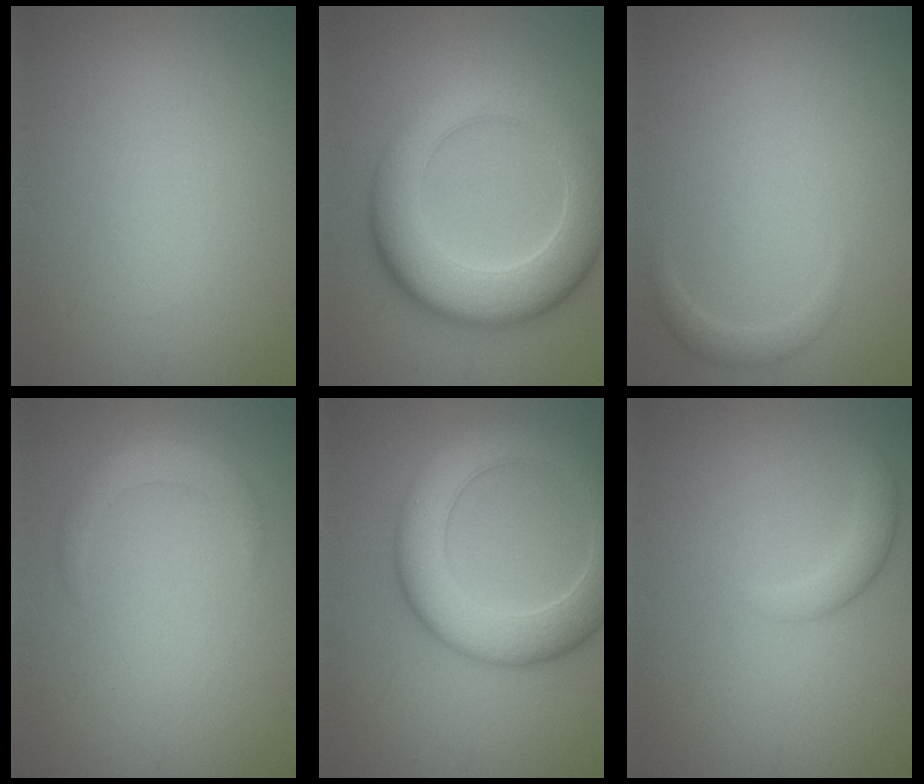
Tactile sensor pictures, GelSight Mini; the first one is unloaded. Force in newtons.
{"total": 8.9, "press": 8.9, "slide": 0.2}
{"total": 1.2, "press": 1.2, "slide": 0.1}
{"total": 2.2, "press": 2.2, "slide": 0.1}
{"total": 8.3, "press": 8.3, "slide": 0.5}
{"total": 1.8, "press": 1.8, "slide": 0.0}